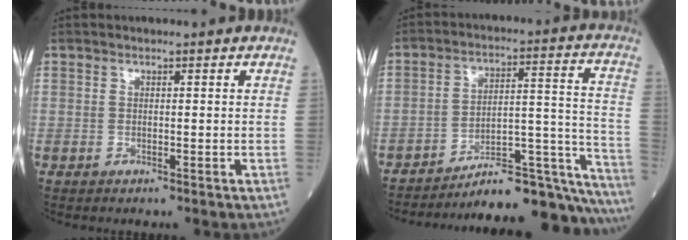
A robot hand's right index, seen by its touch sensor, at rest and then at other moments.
{"total": 21.7, "force": [-20.6, 1.5, 6.7], "torque": [-0.031, 0.045, -0.287]}